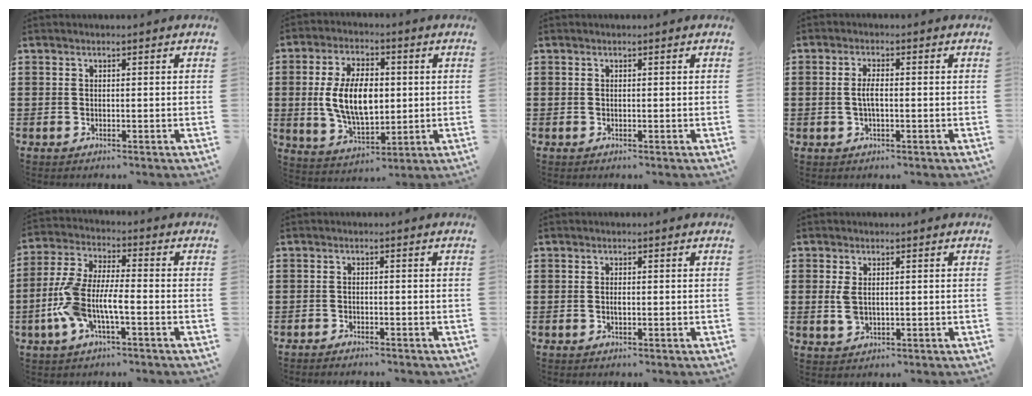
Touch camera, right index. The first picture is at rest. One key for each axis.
{"total": 10.4, "fx": 0.5, "fy": 5.8, "fz": 8.6, "tx": -0.174, "ty": 0.001, "tz": 0.005}
{"total": 0.0}
{"total": 3.1, "fx": -0.1, "fy": 1.0, "fz": 2.9, "tx": -0.063, "ty": -0.004, "tz": -0.005}
{"total": 7.7, "fx": -2.9, "fy": 2.3, "fz": 6.8, "tx": -0.180, "ty": -0.018, "tz": -0.067}
{"total": 1.1, "fx": -1.1, "fy": 0.0, "fz": 0.0, "tx": -0.004, "ty": 0.002, "tz": -0.023}
{"total": 0.8, "fx": -0.1, "fy": 0.3, "fz": 0.7, "tx": -0.015, "ty": 0.001, "tz": -0.003}
{"total": 2.8, "fx": 0.3, "fy": 1.5, "fz": 2.3, "tx": -0.063, "ty": 0.000, "tz": 0.000}